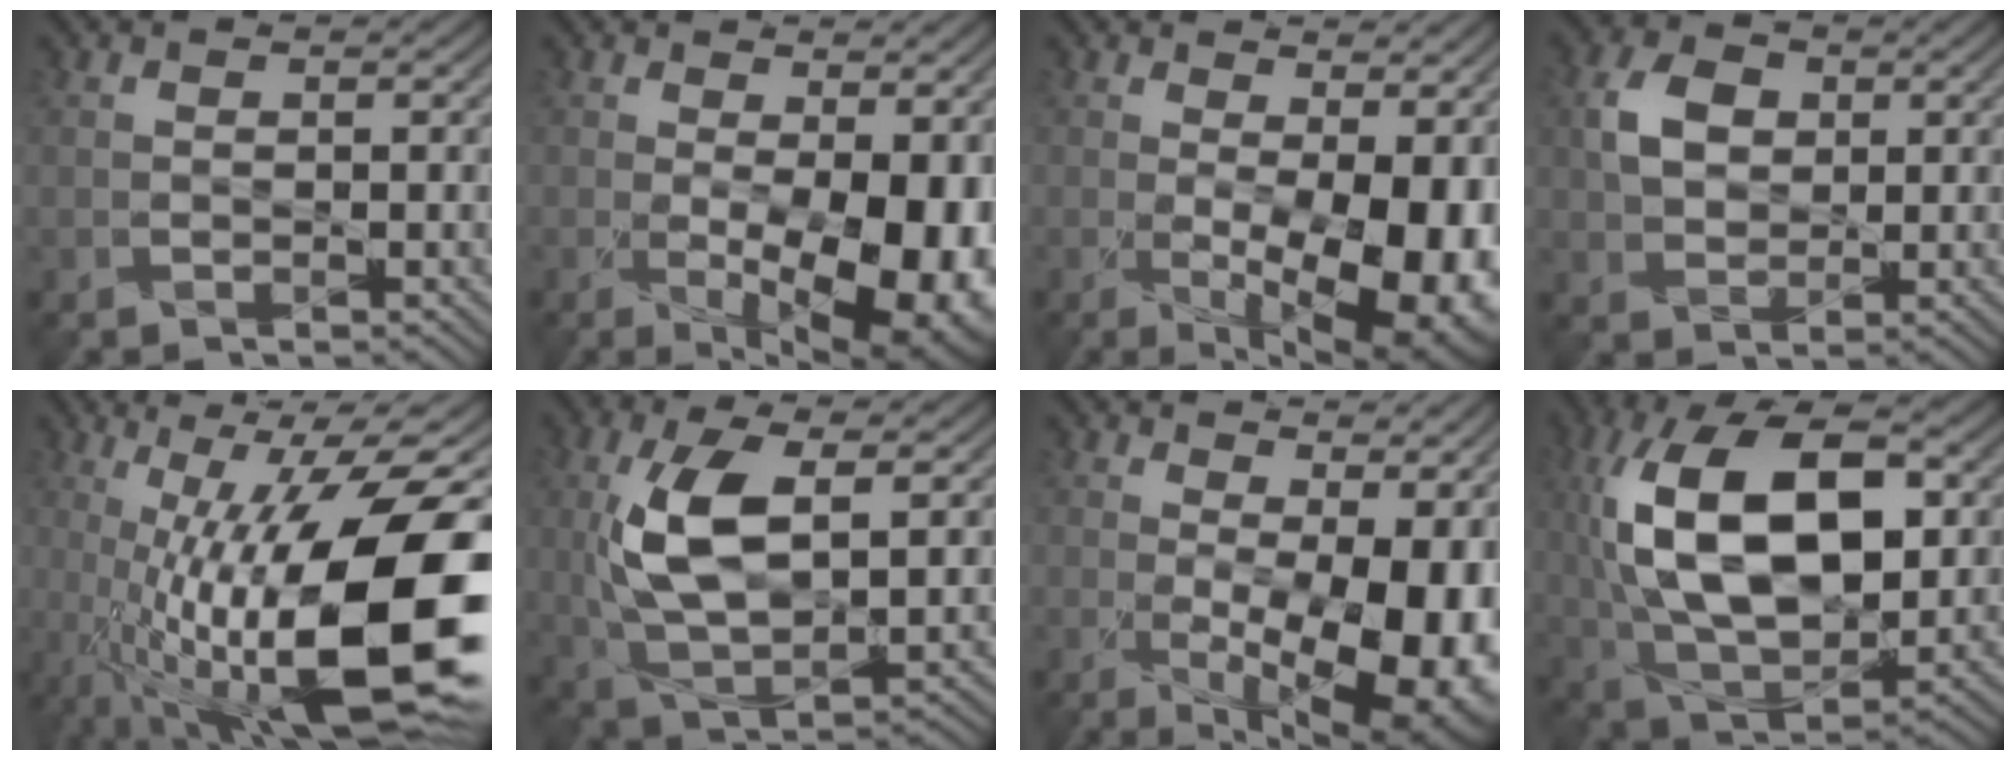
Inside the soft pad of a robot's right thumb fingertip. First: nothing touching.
{"total": 13.2, "force": [-1.6, 5.7, 11.8], "torque": [-0.151, -0.027, 0.013]}
{"total": 14.6, "force": [-1.3, 6.3, 13.1], "torque": [-0.160, -0.021, 0.012]}
{"total": 5.1, "force": [1.3, 3.8, 3.1], "torque": [-0.071, 0.006, 0.018]}
{"total": 18.6, "force": [-3.9, 6.2, 17.1], "torque": [-0.266, 0.001, -0.065]}
{"total": 10.3, "force": [1.7, 4.7, 9.1], "torque": [-0.201, 0.002, 0.031]}
{"total": 16.7, "force": [-0.8, 7.8, 14.8], "torque": [-0.171, -0.015, 0.020]}
{"total": 16.6, "force": [2.2, 9.1, 13.7], "torque": [-0.282, 0.012, 0.034]}